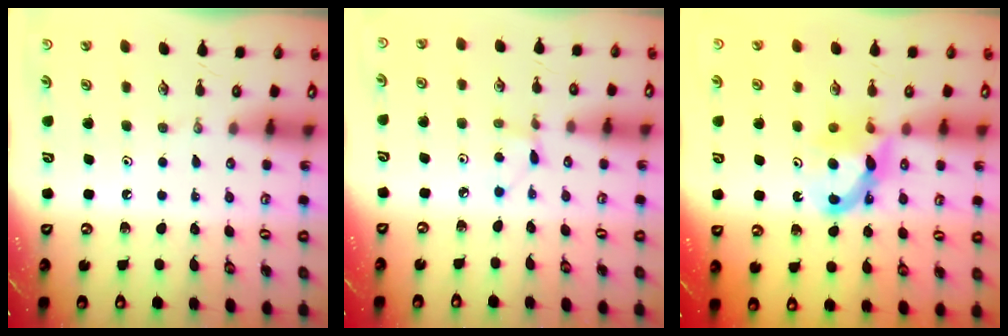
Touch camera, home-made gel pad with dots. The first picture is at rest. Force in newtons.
{"total": 2.7, "press": 2.7, "slide": 0.3}
{"total": 7.8, "press": 7.8, "slide": 0.1}